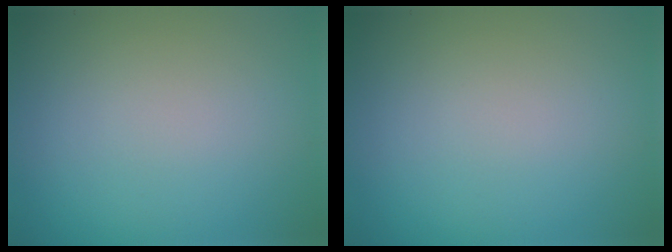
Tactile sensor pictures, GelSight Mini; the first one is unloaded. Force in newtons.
{"total": 0.0}